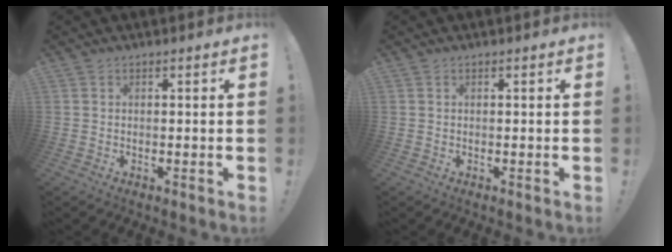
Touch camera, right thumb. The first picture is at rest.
{"total": 0.0}